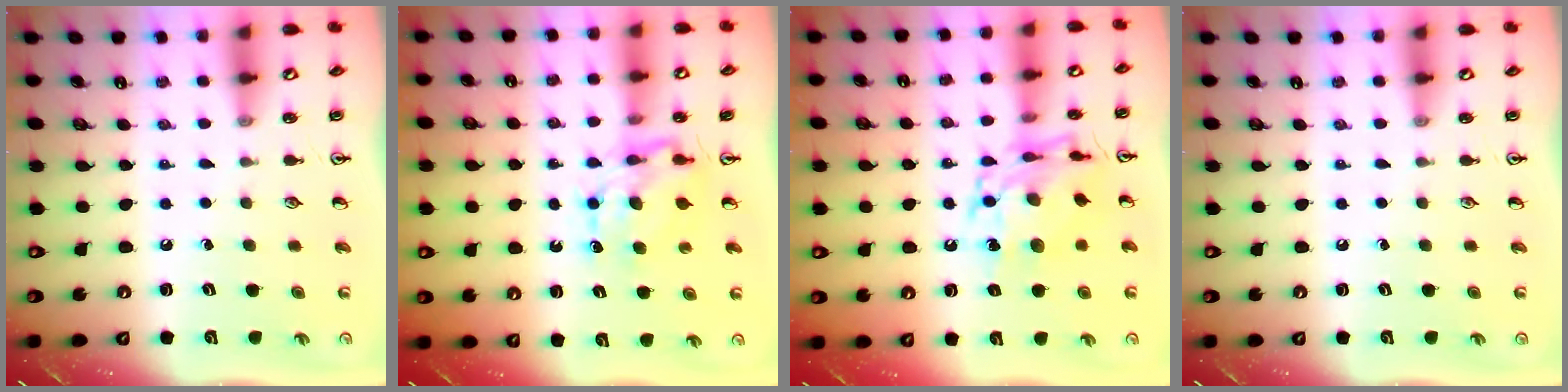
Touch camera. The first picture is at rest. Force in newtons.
{"total": 6.9, "press": 6.9, "slide": 0.5}
{"total": 12.9, "press": 12.9, "slide": 1.0}
{"total": 0.0}